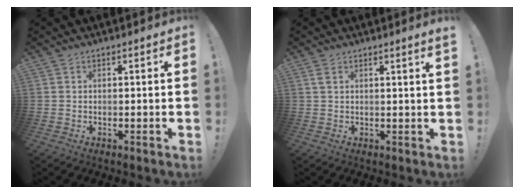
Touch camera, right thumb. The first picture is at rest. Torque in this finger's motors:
{"motor_torque": [-0.01, -0.04, 0.09, 0.09, 0.00]}